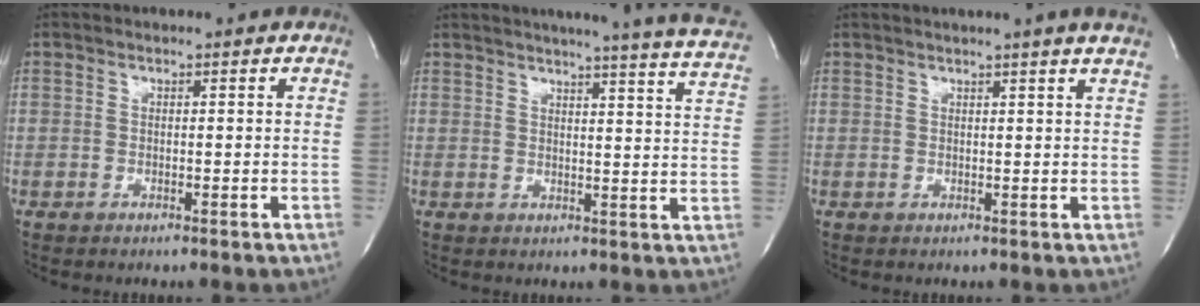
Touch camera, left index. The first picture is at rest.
{"total": 20.8, "force": [18.9, -0.4, 8.8], "torque": [-0.129, -0.064, 0.212]}
{"total": 5.6, "force": [4.6, -1.3, 2.8], "torque": [-0.037, 0.007, 0.045]}